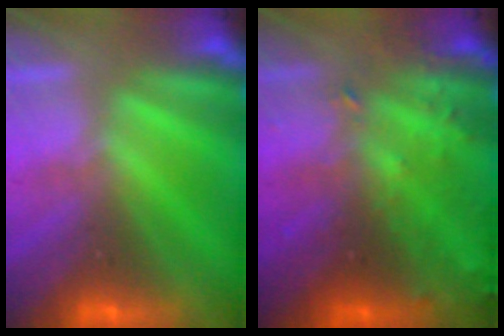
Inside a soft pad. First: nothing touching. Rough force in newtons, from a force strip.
{"total": 7.9}